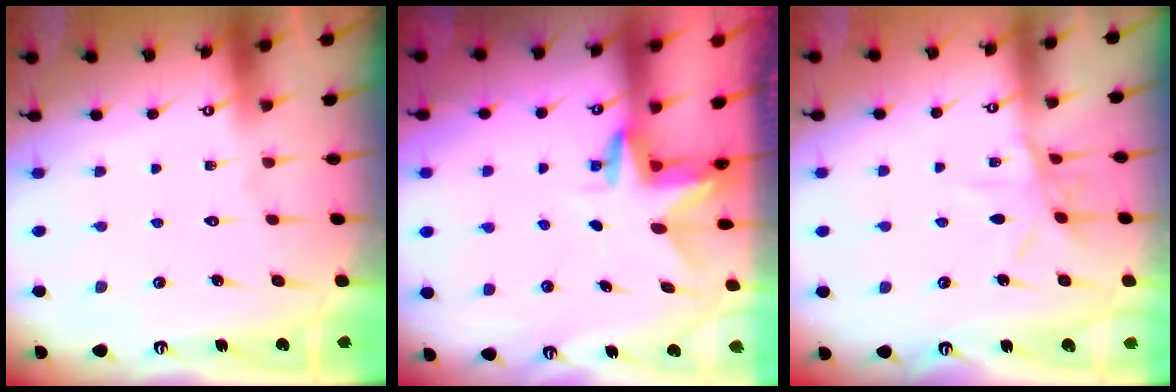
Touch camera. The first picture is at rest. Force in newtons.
{"total": 3.1, "press": 3.1, "slide": 0.2}
{"total": 8.0, "press": 7.9, "slide": 0.5}